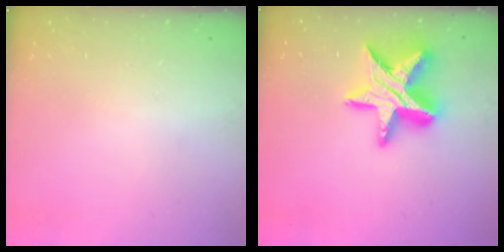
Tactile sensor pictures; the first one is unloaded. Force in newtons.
{"total": 18.9, "press": 18.8, "slide": 1.3}